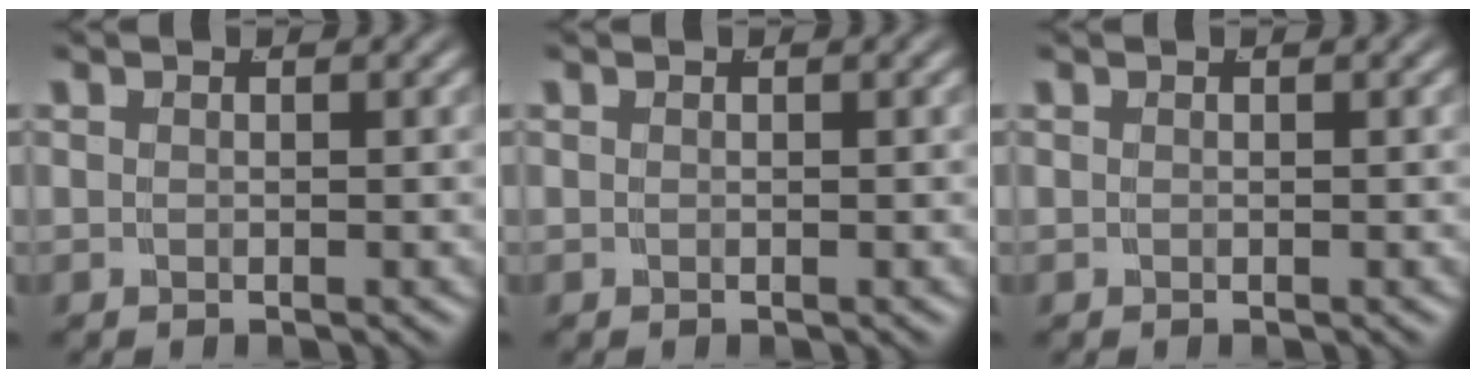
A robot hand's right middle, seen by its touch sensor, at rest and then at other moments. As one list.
[{"total": 0.0}, {"total": 0.0}]